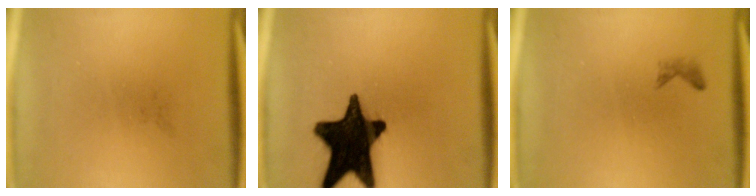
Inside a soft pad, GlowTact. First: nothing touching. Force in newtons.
{"total": 18.5}
{"total": 0.7}